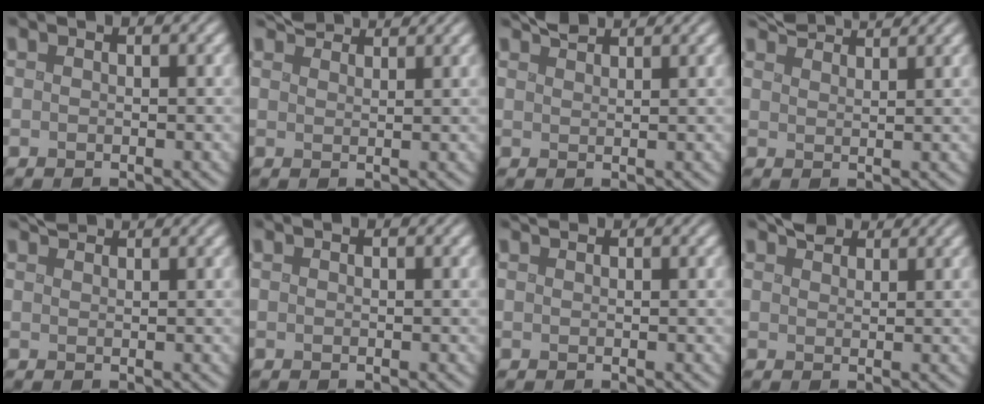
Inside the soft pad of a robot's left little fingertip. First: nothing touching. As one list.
[{"total": 3.0, "force": [2.8, 0.5, 0.7], "torque": [-0.011, 0.007, 0.048]}, {"total": 2.1, "force": [2.0, 0.2, 0.5], "torque": [-0.006, 0.009, 0.039]}, {"total": 3.6, "force": [3.5, 0.4, 0.9], "torque": [-0.012, 0.009, 0.060]}, {"total": 1.7, "force": [1.7, 0.1, 0.4], "torque": [-0.007, 0.006, 0.029]}, {"total": 0.0}, {"total": 0.8, "force": [0.8, 0.1, 0.2], "torque": [-0.005, 0.002, 0.012]}, {"total": 2.4, "force": [2.1, 0.9, 0.7], "torque": [-0.008, 0.008, 0.039]}]